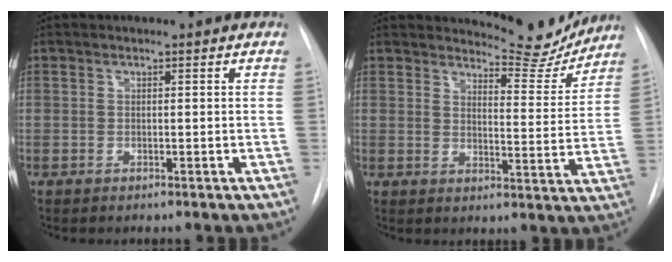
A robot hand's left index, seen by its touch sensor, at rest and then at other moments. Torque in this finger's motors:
{"motor_torque": [-0.82, -0.33, -0.22, -0.01]}